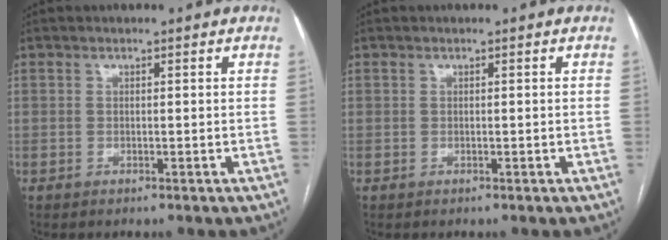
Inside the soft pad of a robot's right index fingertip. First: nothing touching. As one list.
[{"total": 0.0}]